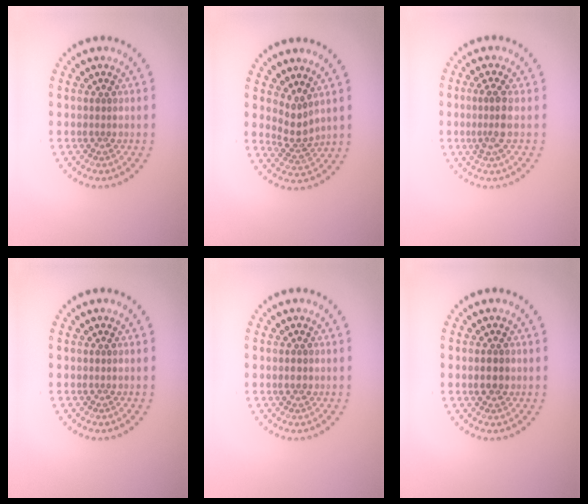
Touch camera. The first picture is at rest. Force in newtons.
{"total": 2.3, "press": 1.5, "slide": 1.7}
{"total": 2.1, "press": 1.8, "slide": 1.1}
{"total": 0.0}
{"total": 1.0, "press": 1.0, "slide": 0.0}
{"total": 2.3, "press": 2.3, "slide": 0.2}